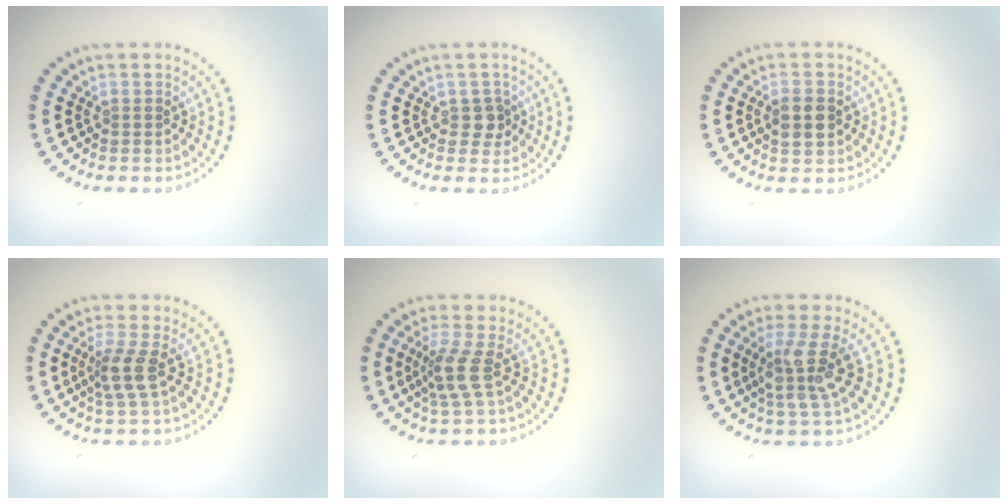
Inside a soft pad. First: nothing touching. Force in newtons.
{"total": 1.5, "press": 1.4, "slide": 0.7}
{"total": 2.4, "press": 2.4, "slide": 0.1}
{"total": 2.7, "press": 2.1, "slide": 1.7}
{"total": 2.7, "press": 2.0, "slide": 1.7}
{"total": 3.7, "press": 3.0, "slide": 2.3}